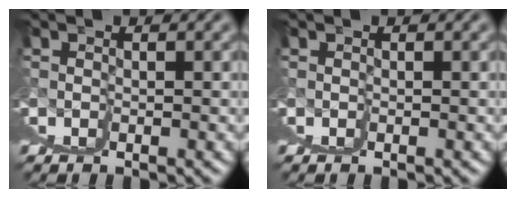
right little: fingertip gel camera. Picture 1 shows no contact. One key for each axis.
{"total": 0.0}